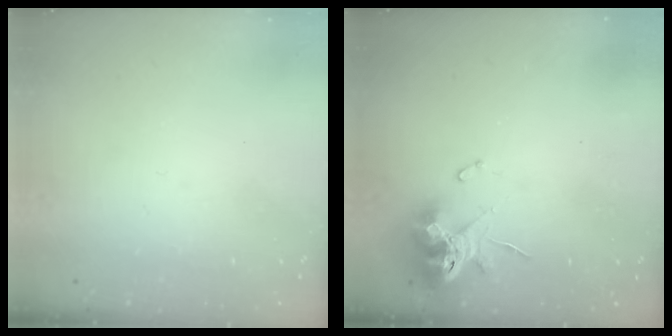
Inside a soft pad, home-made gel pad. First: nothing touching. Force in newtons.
{"total": 11.4, "press": 11.3, "slide": 1.1}